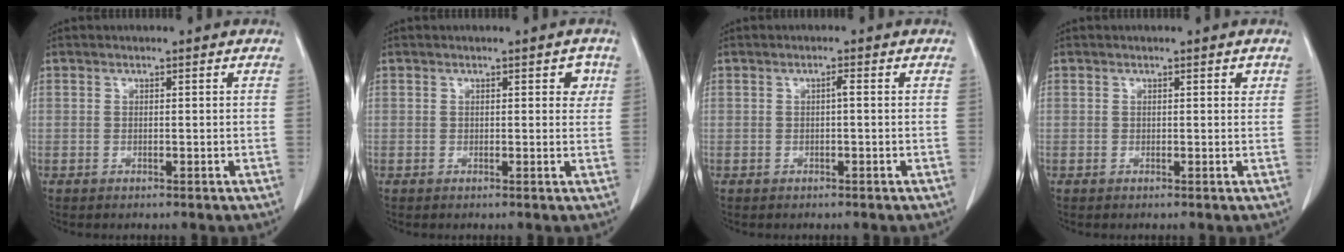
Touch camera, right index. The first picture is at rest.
{"total": 2.1, "force": [0.8, 1.2, 1.5], "torque": [-0.007, 0.004, 0.006]}
{"total": 0.8, "force": [0.0, 0.1, 0.8], "torque": [-0.014, 0.001, 0.000]}
{"total": 0.8, "force": [0.5, 0.4, 0.5], "torque": [-0.001, -0.001, 0.004]}